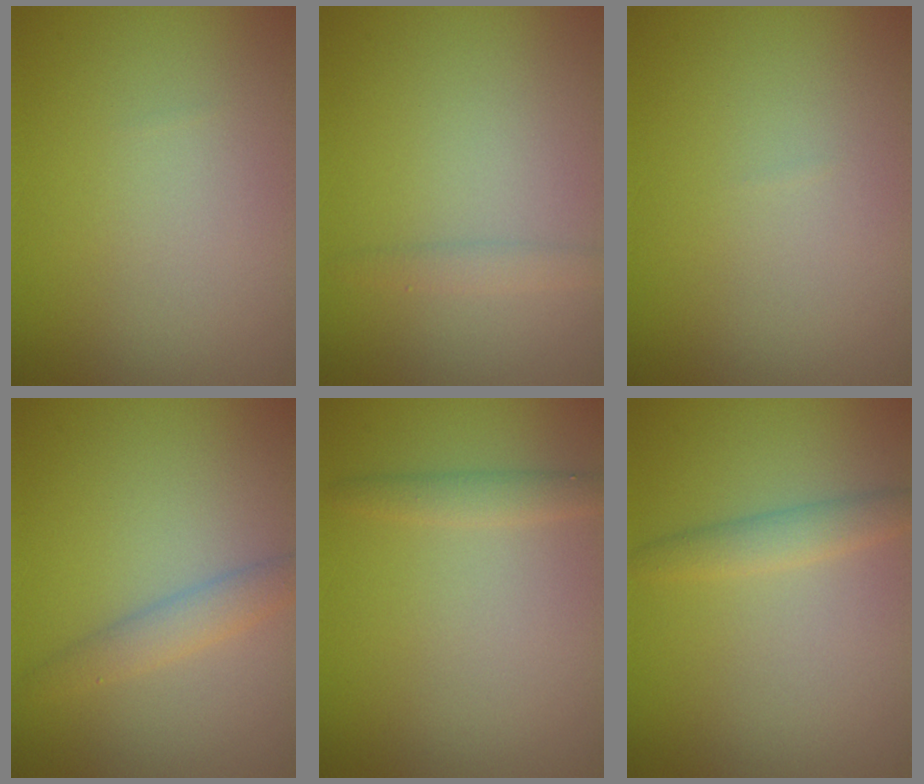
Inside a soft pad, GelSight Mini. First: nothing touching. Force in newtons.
{"total": 1.3, "press": 1.3, "slide": 0.1}
{"total": 0.0}
{"total": 2.1, "press": 2.1, "slide": 0.1}
{"total": 1.5, "press": 1.5, "slide": 0.0}
{"total": 2.1, "press": 2.1, "slide": 0.1}